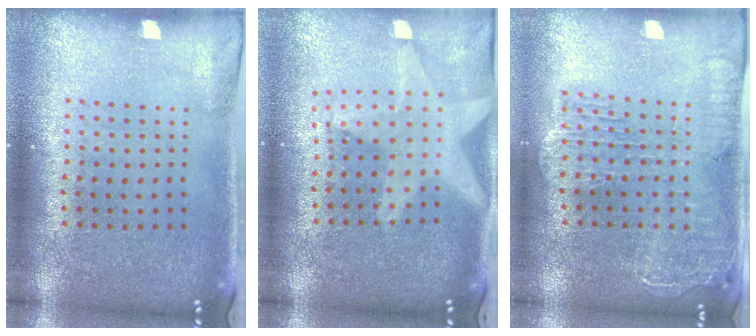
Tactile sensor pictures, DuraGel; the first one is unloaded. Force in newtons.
{"total": 2.2, "press": 1.7, "slide": 1.3}
{"total": 2.2, "press": 2.0, "slide": 1.0}